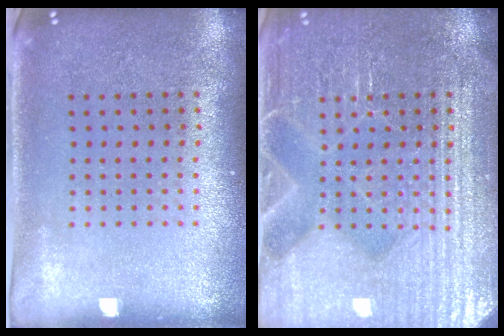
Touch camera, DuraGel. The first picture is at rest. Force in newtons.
{"total": 4.3, "press": 4.3, "slide": 0.6}